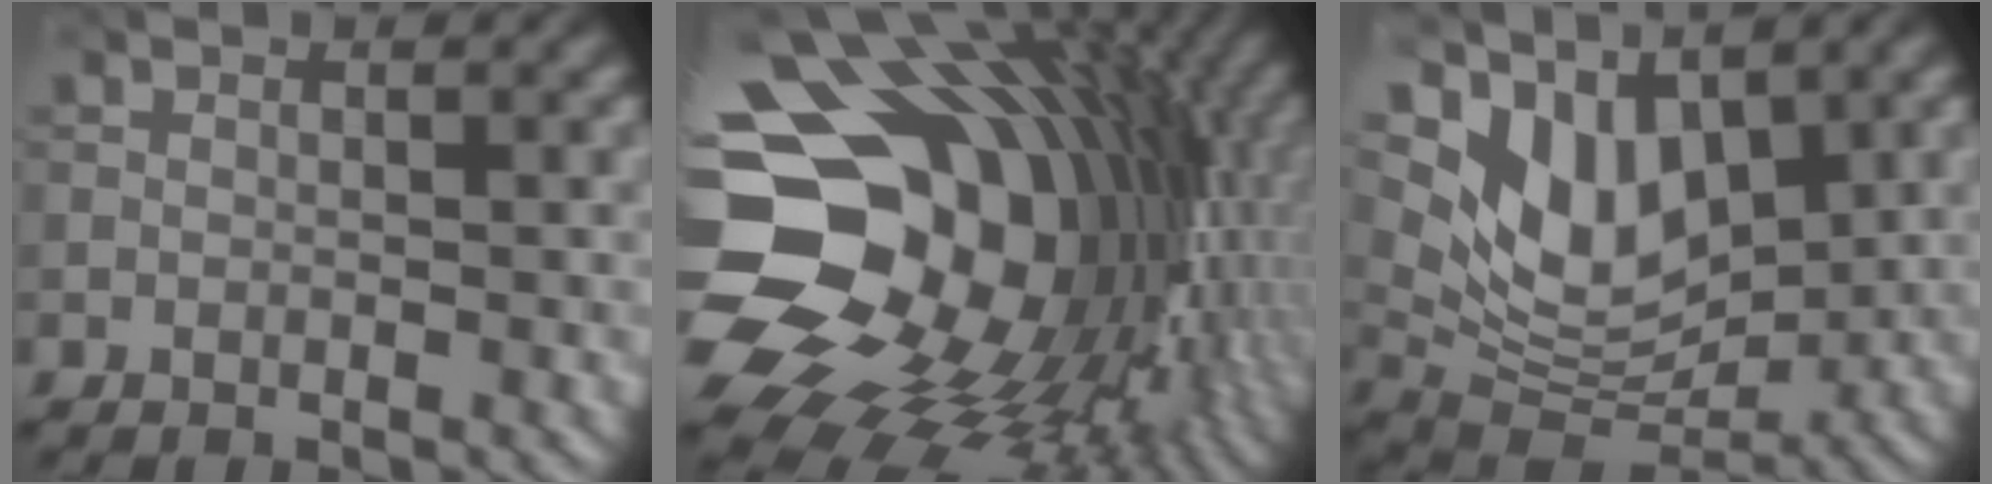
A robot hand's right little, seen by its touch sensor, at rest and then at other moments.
{"total": 20.9, "force": [-0.3, 16.6, 12.7], "torque": [-0.231, -0.026, 0.019]}
{"total": 7.0, "force": [3.7, 4.0, 4.4], "torque": [-0.092, -0.012, 0.066]}